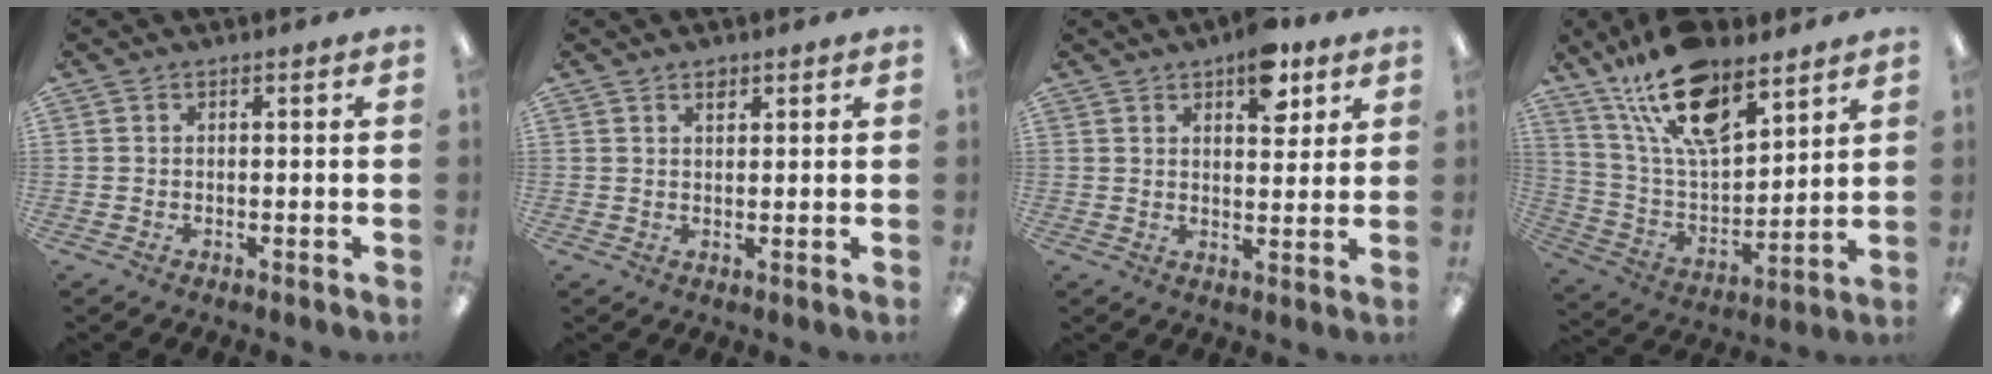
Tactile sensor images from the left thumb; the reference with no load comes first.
{"total": 1.8, "force": [1.4, 0.8, 0.8], "torque": [-0.009, -0.004, 0.024]}
{"total": 9.1, "force": [5.6, 4.5, 5.7], "torque": [-0.059, -0.027, 0.091]}
{"total": 20.2, "force": [14.0, 8.3, 11.9], "torque": [-0.224, -0.066, 0.247]}